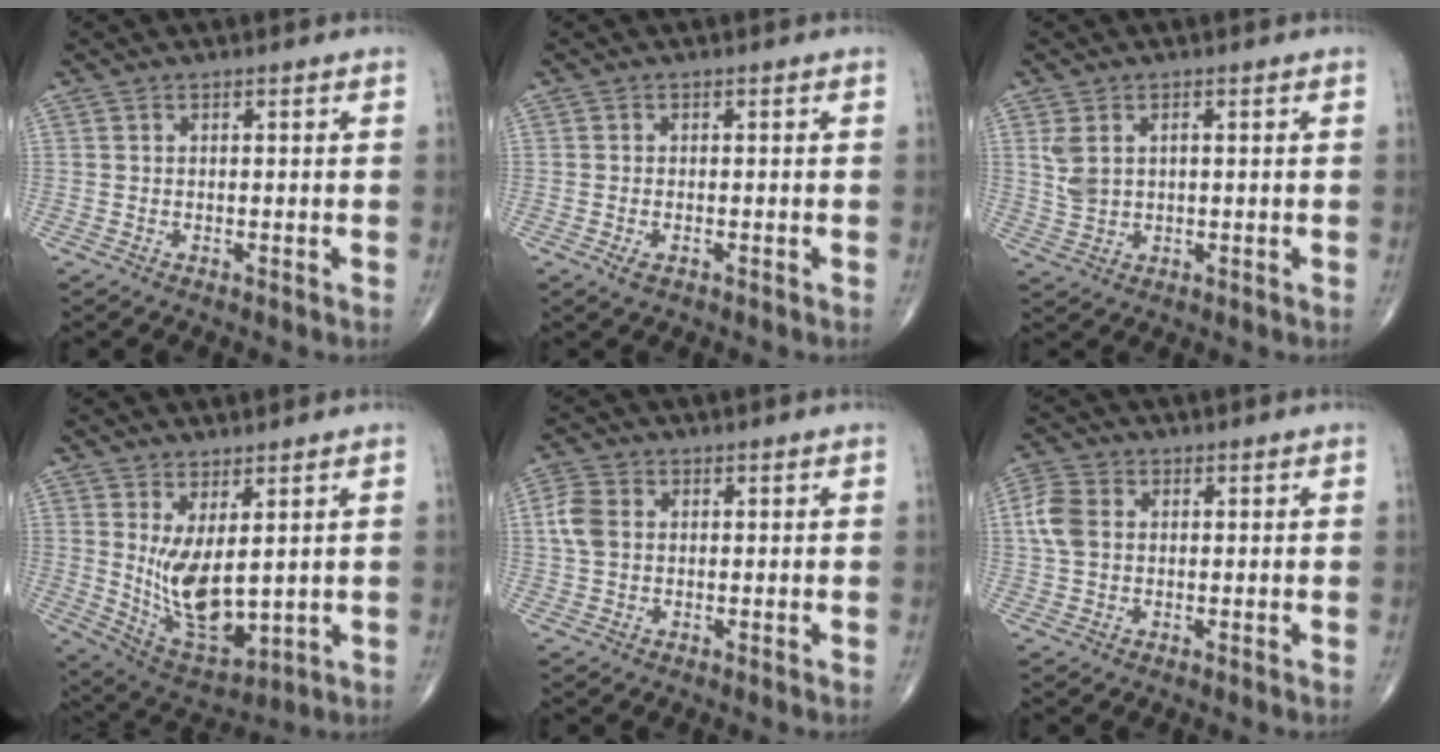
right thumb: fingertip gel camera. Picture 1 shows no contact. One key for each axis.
{"total": 1.6, "fx": -0.8, "fy": 0.8, "fz": 1.2, "tx": -0.026, "ty": -0.002, "tz": -0.012}
{"total": 4.3, "fx": 1.0, "fy": 2.9, "fz": 3.0, "tx": -0.063, "ty": 0.004, "tz": 0.029}
{"total": 11.8, "fx": 1.6, "fy": 5.3, "fz": 10.4, "tx": -0.172, "ty": -0.031, "tz": 0.054}
{"total": 4.6, "fx": 0.5, "fy": 3.4, "fz": 3.0, "tx": -0.072, "ty": 0.008, "tz": 0.006}
{"total": 5.7, "fx": 0.7, "fy": 4.3, "fz": 3.8, "tx": -0.091, "ty": 0.010, "tz": 0.009}